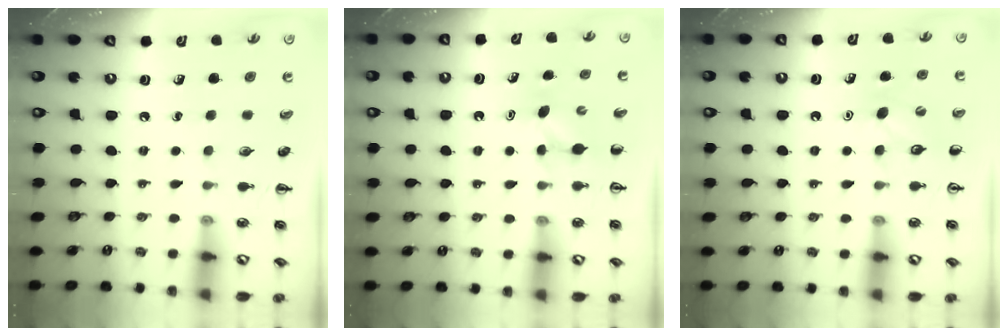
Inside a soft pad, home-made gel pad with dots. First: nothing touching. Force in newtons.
{"total": 3.5, "press": 3.3, "slide": 1.0}
{"total": 6.0, "press": 5.8, "slide": 1.5}